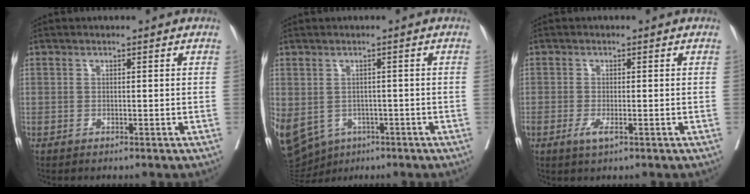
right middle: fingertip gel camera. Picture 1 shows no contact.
{"total": 23.1, "force": [-9.2, 18.5, 10.3], "torque": [-0.359, -0.023, -0.127]}
{"total": 2.1, "force": [-0.9, 0.5, 1.8], "torque": [-0.030, -0.003, -0.016]}